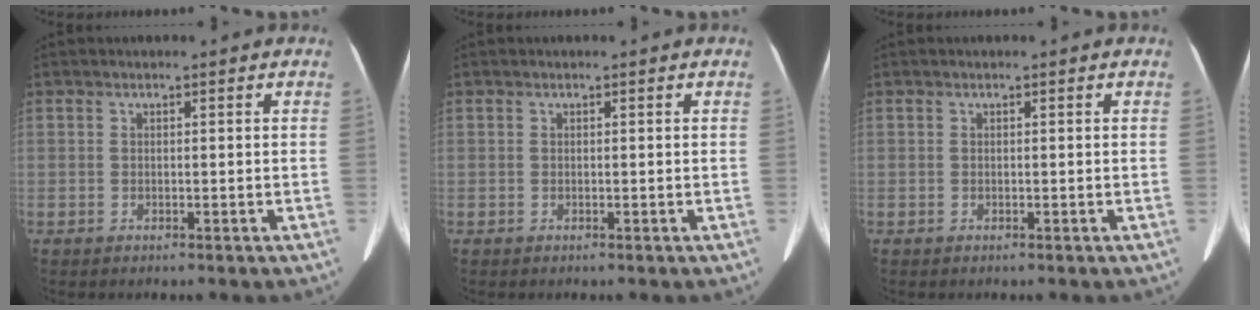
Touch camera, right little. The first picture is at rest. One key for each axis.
{"total": 0.0}
{"total": 0.0}